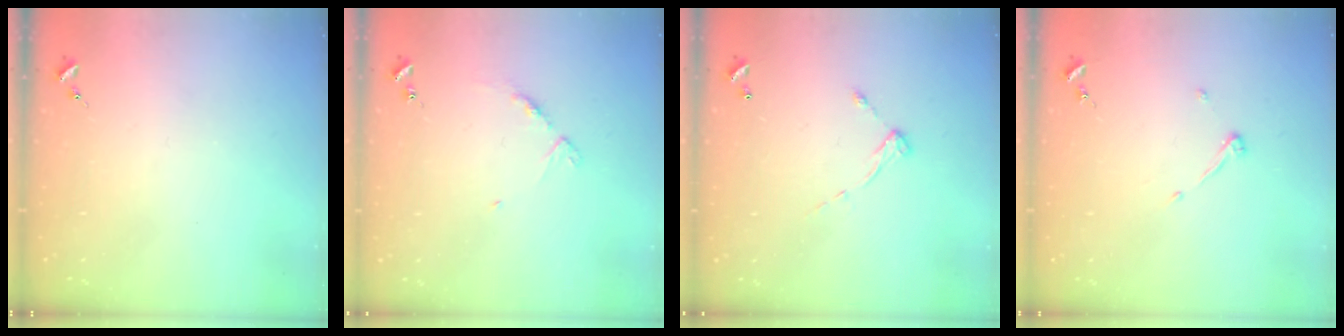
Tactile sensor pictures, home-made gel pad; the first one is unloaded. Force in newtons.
{"total": 4.7, "press": 4.6, "slide": 0.5}
{"total": 6.9, "press": 6.9, "slide": 0.5}
{"total": 3.9, "press": 3.9, "slide": 0.5}